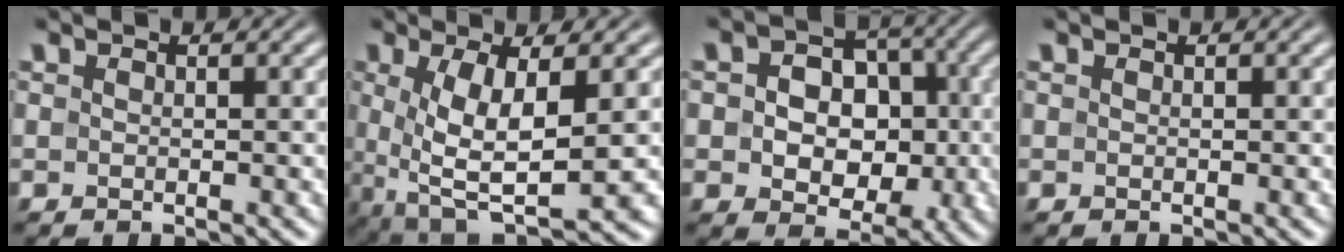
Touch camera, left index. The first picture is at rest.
{"total": 7.5, "force": [0.1, 2.6, 7.0], "torque": [-0.141, -0.011, 0.005]}
{"total": 7.8, "force": [-0.6, 6.0, 4.9], "torque": [-0.062, 0.000, -0.016]}
{"total": 0.0}